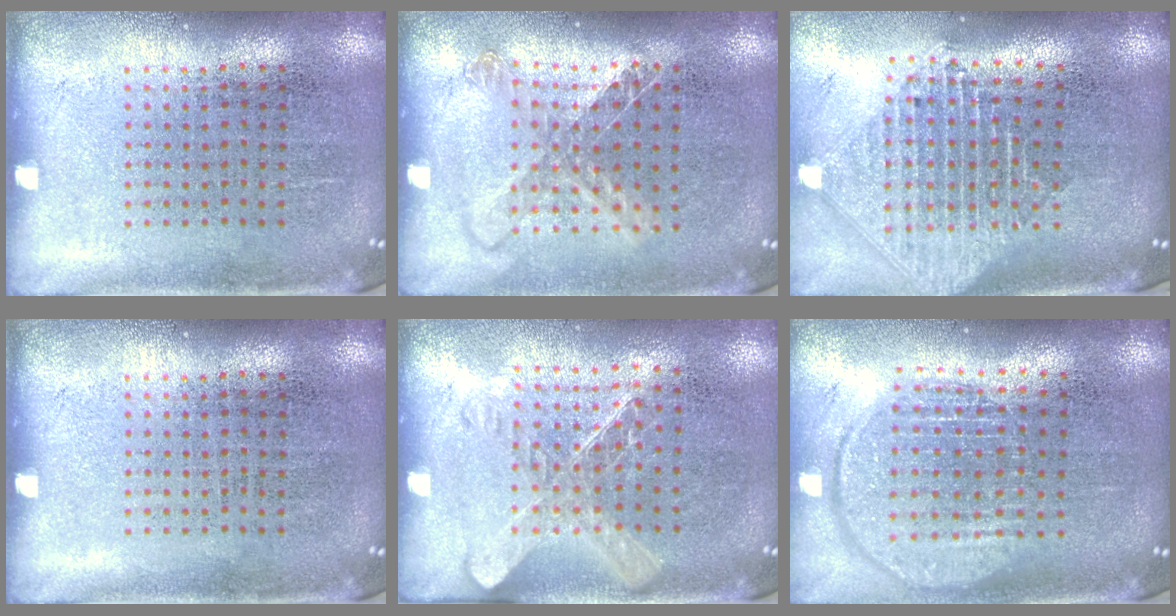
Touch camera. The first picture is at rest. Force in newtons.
{"total": 1.2, "press": 1.0, "slide": 0.6}
{"total": 2.5, "press": 1.9, "slide": 1.5}
{"total": 0.0}
{"total": 1.5, "press": 1.3, "slide": 0.7}
{"total": 1.9, "press": 1.7, "slide": 1.0}